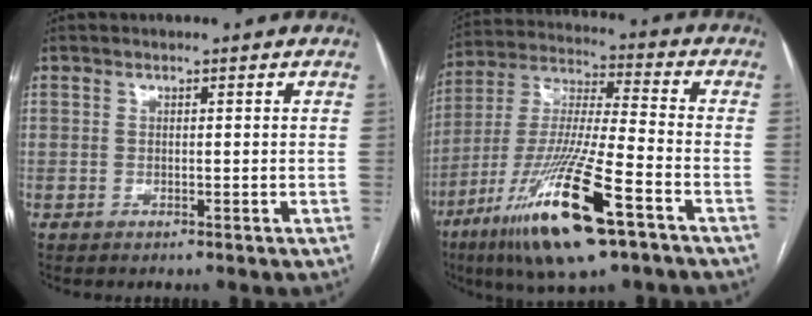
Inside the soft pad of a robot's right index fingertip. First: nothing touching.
{"total": 19.8, "force": [-10.4, 2.0, 16.7], "torque": [-0.347, -0.043, -0.188]}